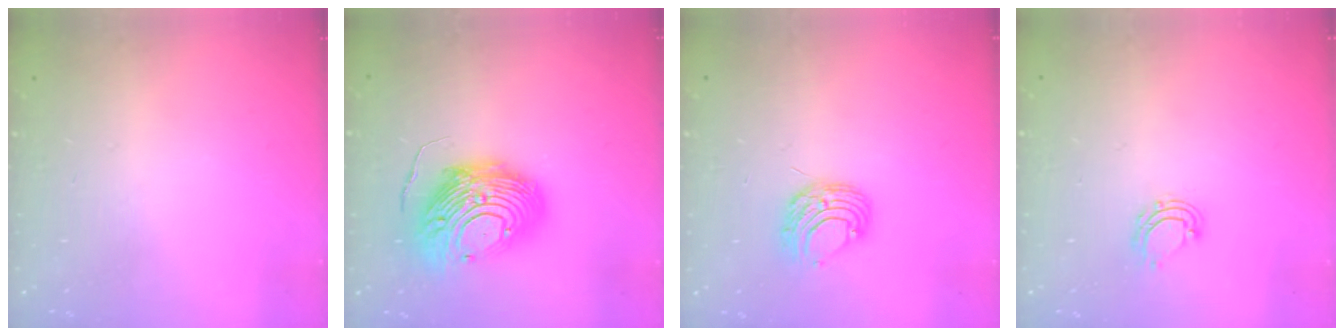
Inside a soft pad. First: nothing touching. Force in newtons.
{"total": 15.5, "press": 15.4, "slide": 1.7}
{"total": 7.4, "press": 7.4, "slide": 0.7}
{"total": 5.2, "press": 5.1, "slide": 0.7}